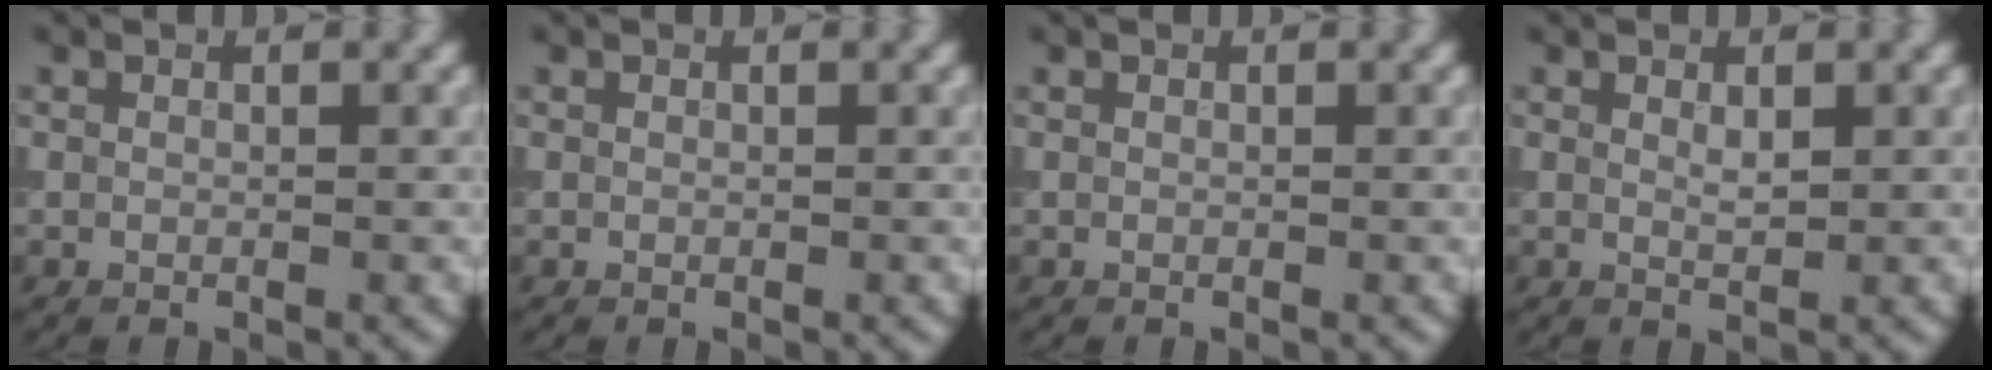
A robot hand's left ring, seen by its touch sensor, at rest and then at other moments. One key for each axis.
{"total": 0.0}
{"total": 0.0}
{"total": 1.0, "fx": 0.4, "fy": 0.3, "fz": 0.8, "tx": -0.018, "ty": -0.001, "tz": 0.009}